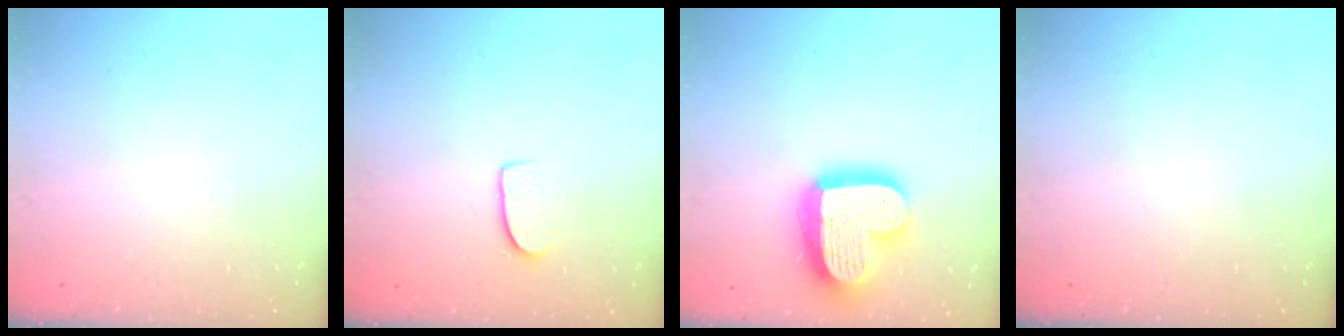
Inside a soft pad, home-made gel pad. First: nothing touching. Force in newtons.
{"total": 6.8, "press": 6.8, "slide": 0.4}
{"total": 19.5, "press": 19.4, "slide": 1.7}
{"total": 0.0}